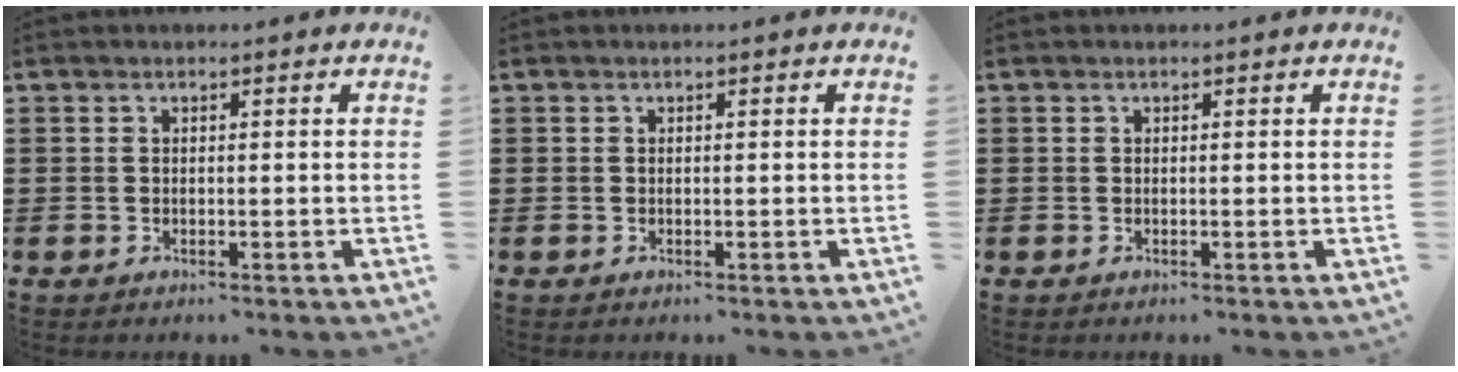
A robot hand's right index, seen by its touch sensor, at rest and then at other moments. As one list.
[{"total": 0.0}, {"total": 0.0}]